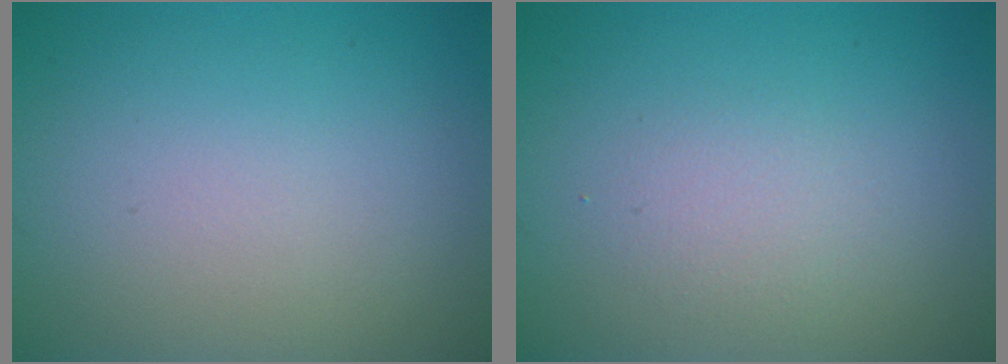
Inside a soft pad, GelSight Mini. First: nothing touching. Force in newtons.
{"total": 1.5, "press": 1.5, "slide": 0.0}